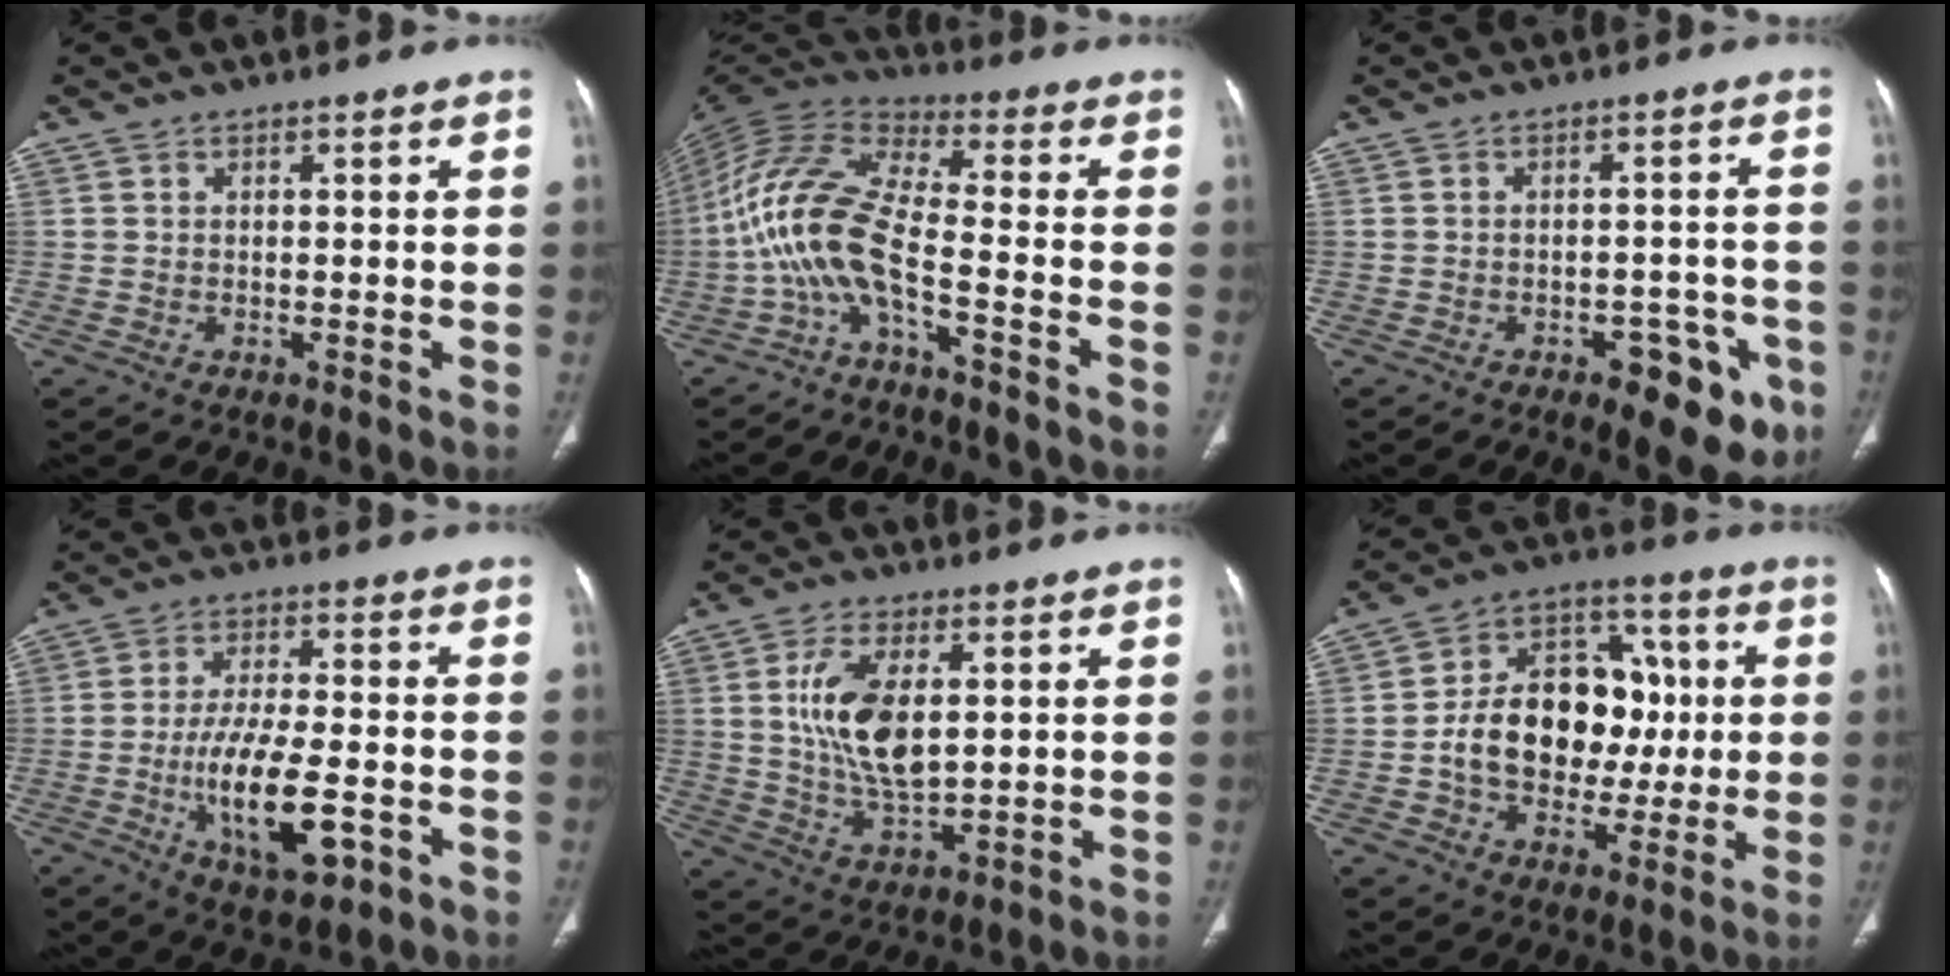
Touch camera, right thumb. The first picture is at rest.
{"total": 12.3, "force": [-4.7, 3.1, 10.9], "torque": [-0.247, 0.072, -0.106]}
{"total": 10.1, "force": [-4.9, 5.1, 7.2], "torque": [-0.052, 0.022, -0.057]}
{"total": 13.2, "force": [-4.0, 5.3, 11.4], "torque": [-0.192, 0.011, -0.062]}
{"total": 12.3, "force": [2.3, 6.3, 10.4], "torque": [-0.192, -0.016, 0.048]}
{"total": 19.5, "force": [-0.3, 14.3, 13.3], "torque": [-0.173, 0.040, 0.002]}